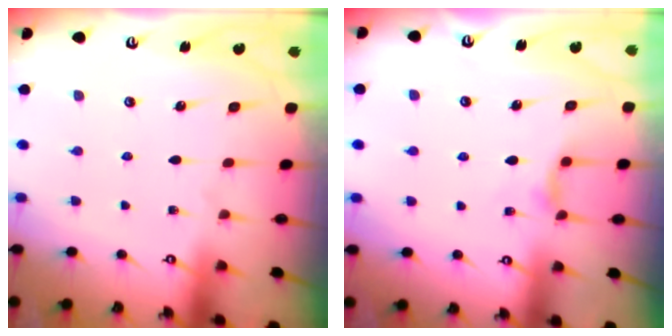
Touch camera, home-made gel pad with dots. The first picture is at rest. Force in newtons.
{"total": 4.9, "press": 4.9, "slide": 0.6}